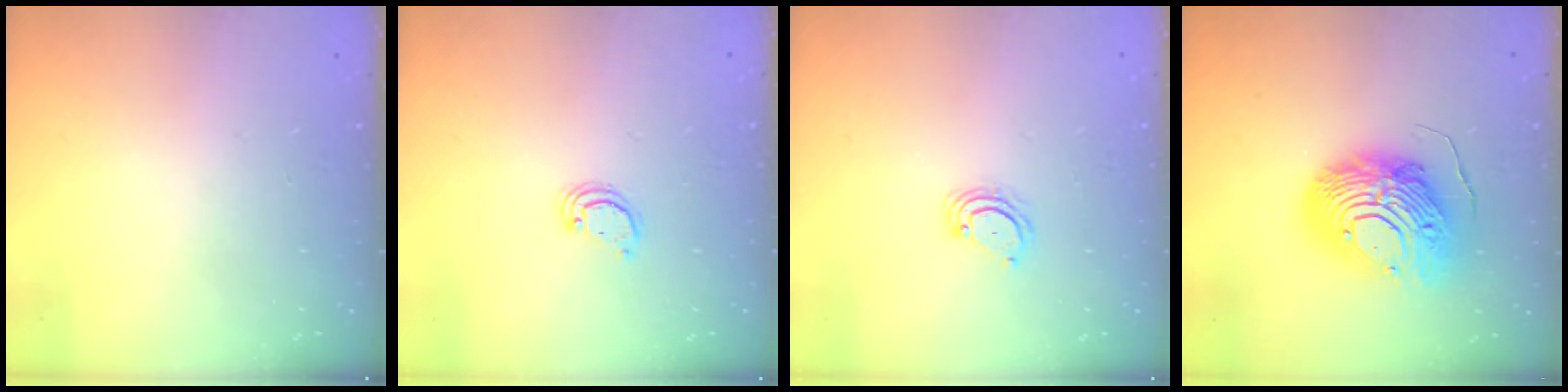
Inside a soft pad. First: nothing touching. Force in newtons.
{"total": 2.4, "press": 2.4, "slide": 0.2}
{"total": 2.3, "press": 2.3, "slide": 0.2}
{"total": 16.1, "press": 16.0, "slide": 1.4}